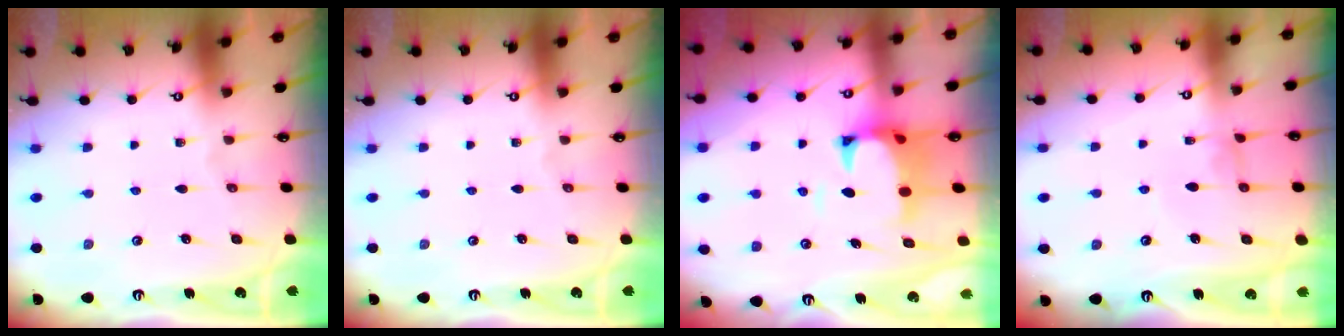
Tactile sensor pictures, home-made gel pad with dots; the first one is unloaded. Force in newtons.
{"total": 0.0}
{"total": 2.6, "press": 2.4, "slide": 1.1}
{"total": 1.0, "press": 0.9, "slide": 0.4}